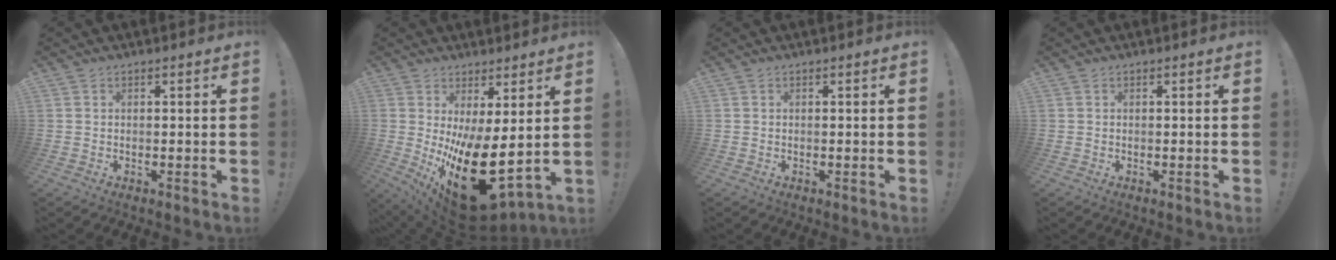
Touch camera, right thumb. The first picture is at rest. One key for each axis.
{"total": 20.4, "fx": -3.2, "fy": 8.7, "fz": 18.2, "tx": -0.266, "ty": -0.012, "tz": -0.025}
{"total": 0.0}
{"total": 0.0}